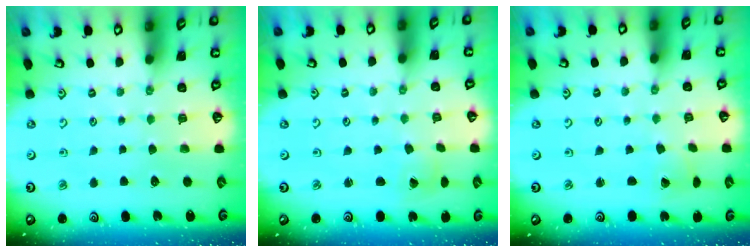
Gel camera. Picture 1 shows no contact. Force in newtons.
{"total": 2.1, "press": 2.1, "slide": 0.1}
{"total": 2.2, "press": 2.2, "slide": 0.2}